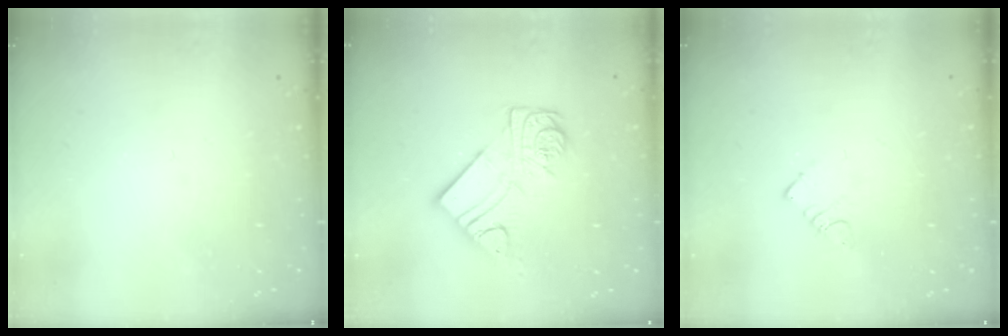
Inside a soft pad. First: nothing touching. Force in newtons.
{"total": 12.5, "press": 12.4, "slide": 0.8}
{"total": 3.7, "press": 3.7, "slide": 0.2}